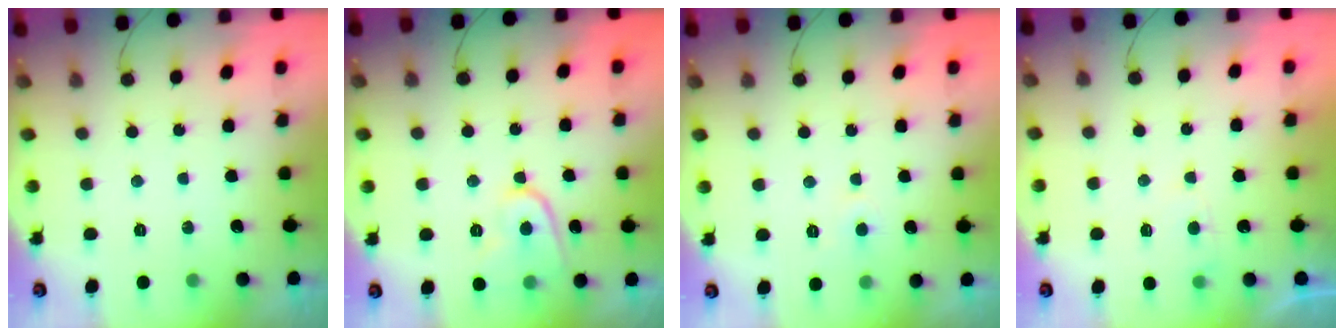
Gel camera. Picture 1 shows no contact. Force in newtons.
{"total": 9.0, "press": 8.9, "slide": 1.0}
{"total": 3.1, "press": 3.1, "slide": 0.5}
{"total": 2.7, "press": 2.7, "slide": 0.3}